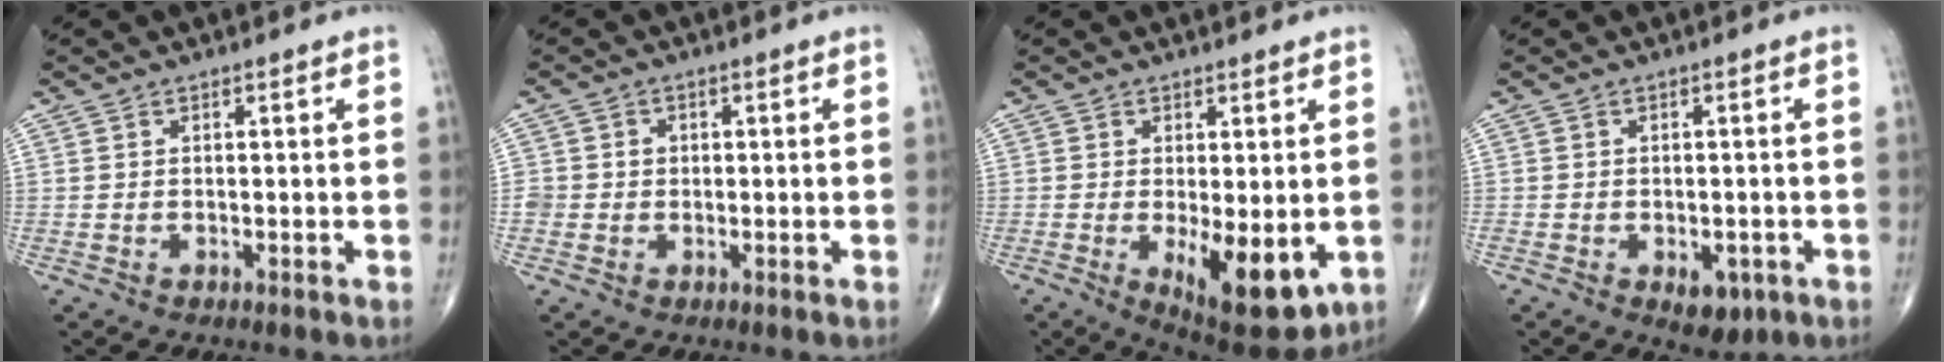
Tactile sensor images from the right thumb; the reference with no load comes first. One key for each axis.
{"total": 2.7, "fx": 0.1, "fy": 2.7, "fz": 0.5, "tx": 0.013, "ty": 0.007, "tz": 0.001}
{"total": 11.6, "fx": -2.6, "fy": 4.7, "fz": 10.3, "tx": -0.137, "ty": -0.025, "tz": -0.023}
{"total": 4.8, "fx": -1.9, "fy": 2.8, "fz": 3.3, "tx": -0.029, "ty": 0.008, "tz": -0.016}